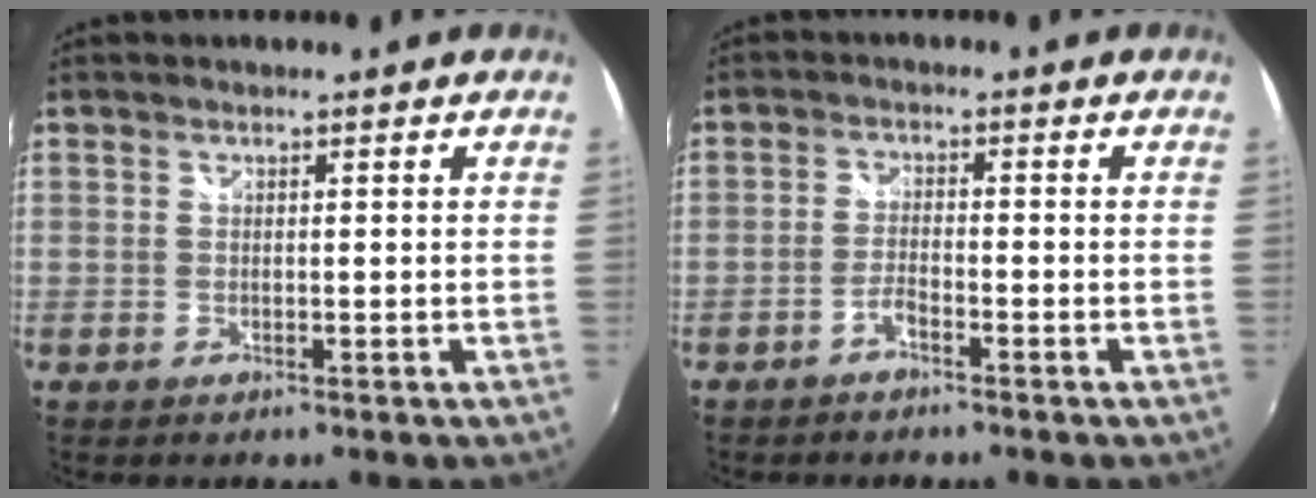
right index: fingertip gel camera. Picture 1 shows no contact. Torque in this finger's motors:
{"motor_torque": [0.01, -0.01, 0.02, 0.02]}